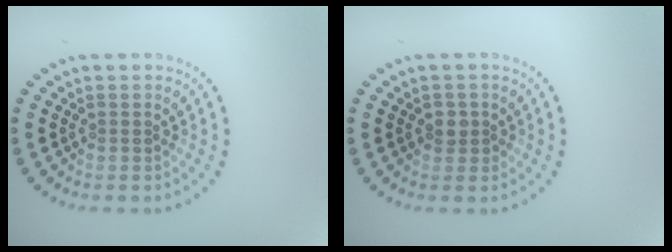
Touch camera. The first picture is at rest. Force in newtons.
{"total": 1.4, "press": 1.2, "slide": 0.6}